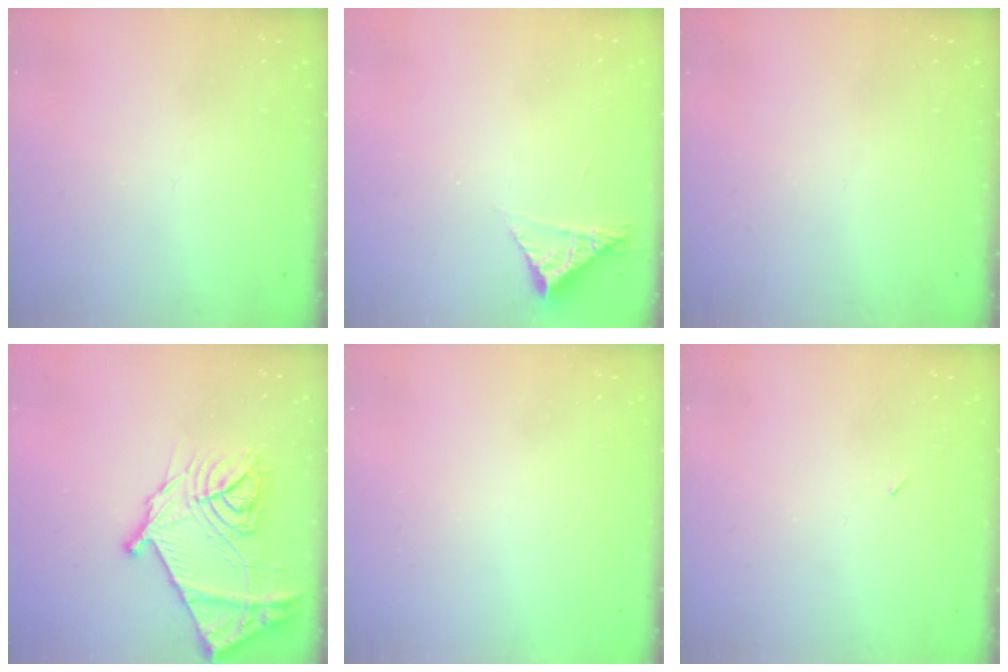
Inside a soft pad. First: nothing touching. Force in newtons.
{"total": 4.3, "press": 4.3, "slide": 0.3}
{"total": 0.0}
{"total": 22.2, "press": 22.1, "slide": 2.4}
{"total": 1.7, "press": 1.6, "slide": 0.1}
{"total": 2.2, "press": 1.8, "slide": 1.2}